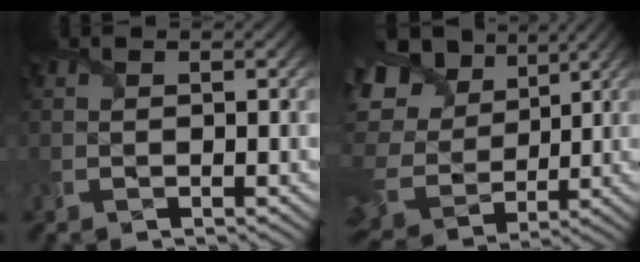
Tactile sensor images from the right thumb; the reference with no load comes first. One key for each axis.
{"total": 15.6, "fx": 5.1, "fy": 10.9, "fz": 9.9, "tx": -0.256, "ty": 0.019, "tz": 0.100}